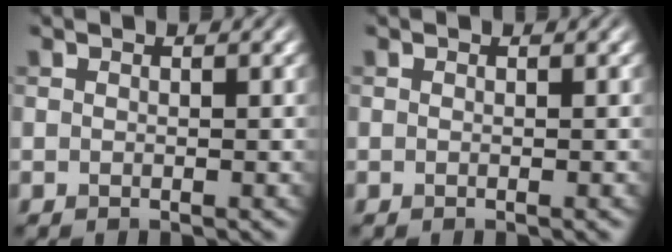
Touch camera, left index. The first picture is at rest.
{"total": 0.6, "force": [-0.1, 0.2, 0.6], "torque": [-0.003, 0.000, -0.002]}